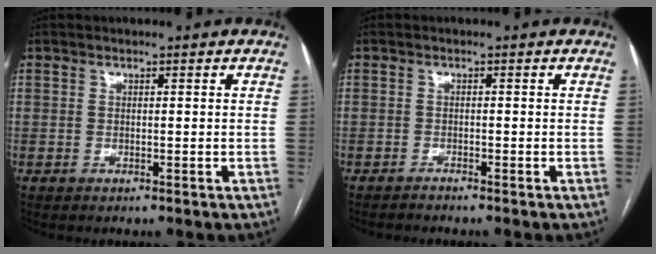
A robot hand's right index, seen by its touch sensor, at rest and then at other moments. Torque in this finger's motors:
{"motor_torque": [-0.28, -0.22, -0.06, -0.01]}